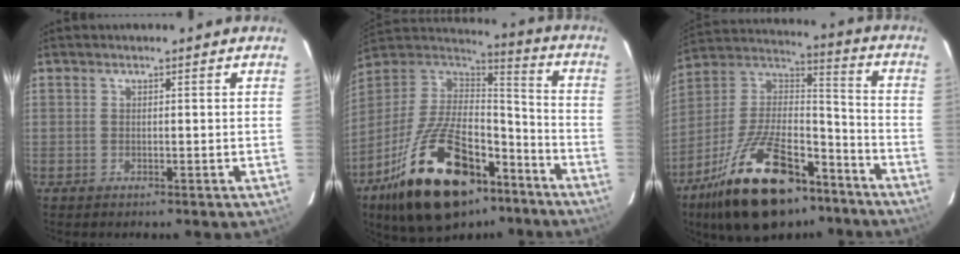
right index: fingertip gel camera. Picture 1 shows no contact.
{"total": 26.1, "force": [-15.9, 13.6, 15.6], "torque": [-0.300, 0.019, -0.237]}
{"total": 25.6, "force": [-16.1, 11.6, 16.2], "torque": [-0.314, 0.005, -0.256]}